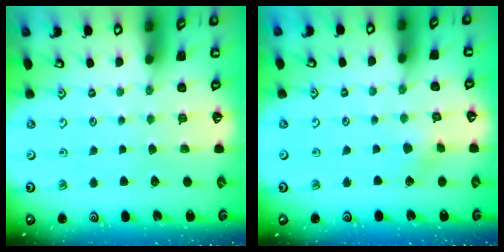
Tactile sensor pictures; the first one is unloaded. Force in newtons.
{"total": 2.9, "press": 2.9, "slide": 0.3}